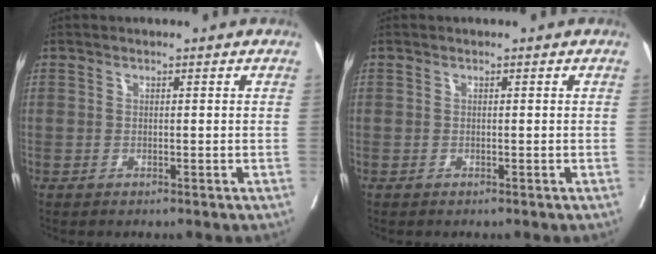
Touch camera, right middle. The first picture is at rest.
{"total": 0.0}